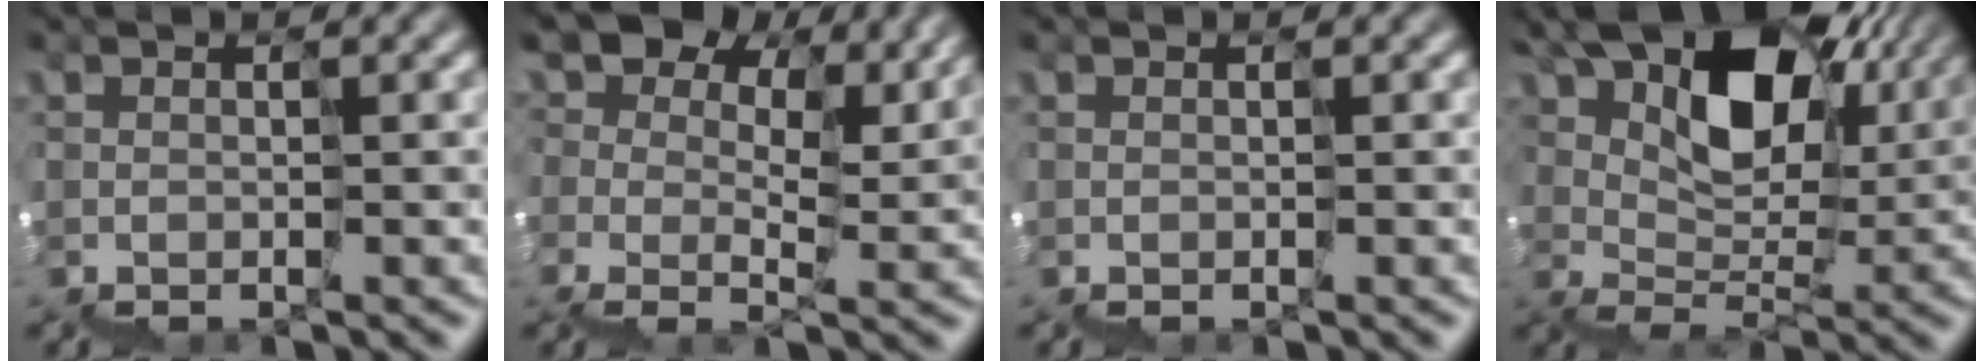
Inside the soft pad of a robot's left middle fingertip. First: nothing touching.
{"total": 9.2, "force": [5.8, 5.4, 4.7], "torque": [-0.068, 0.026, 0.083]}
{"total": 0.0}
{"total": 9.7, "force": [5.8, 5.3, 5.7], "torque": [-0.099, 0.022, 0.098]}